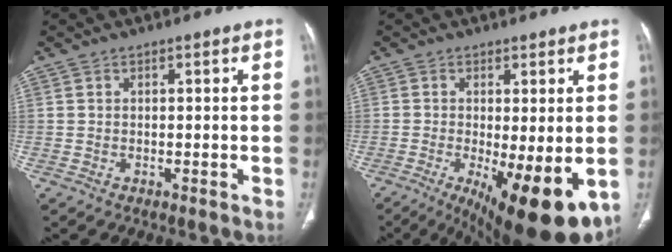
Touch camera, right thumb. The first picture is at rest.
{"total": 15.4, "force": [-4.7, 4.8, 13.8], "torque": [-0.176, -0.027, -0.055]}